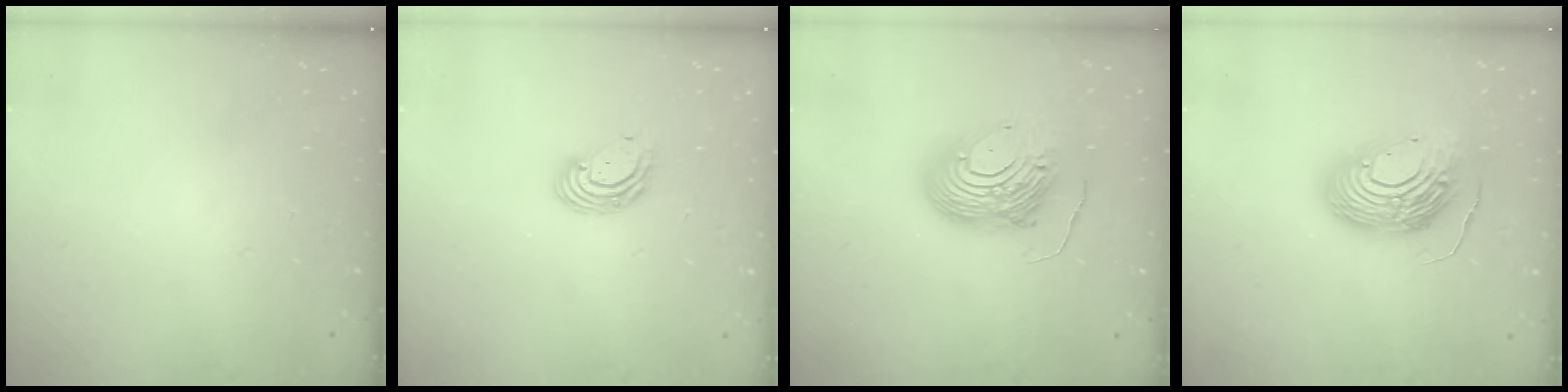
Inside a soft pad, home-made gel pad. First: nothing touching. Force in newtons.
{"total": 6.4, "press": 6.3, "slide": 1.2}
{"total": 14.4, "press": 14.4, "slide": 1.2}
{"total": 16.0, "press": 15.8, "slide": 2.4}